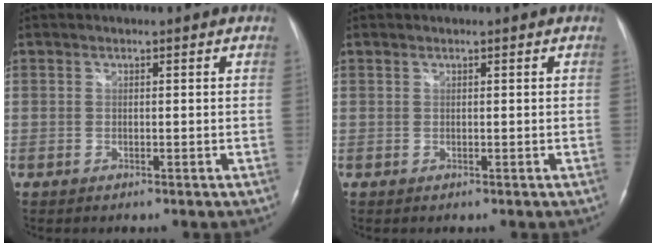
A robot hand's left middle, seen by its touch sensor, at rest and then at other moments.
{"total": 0.0}